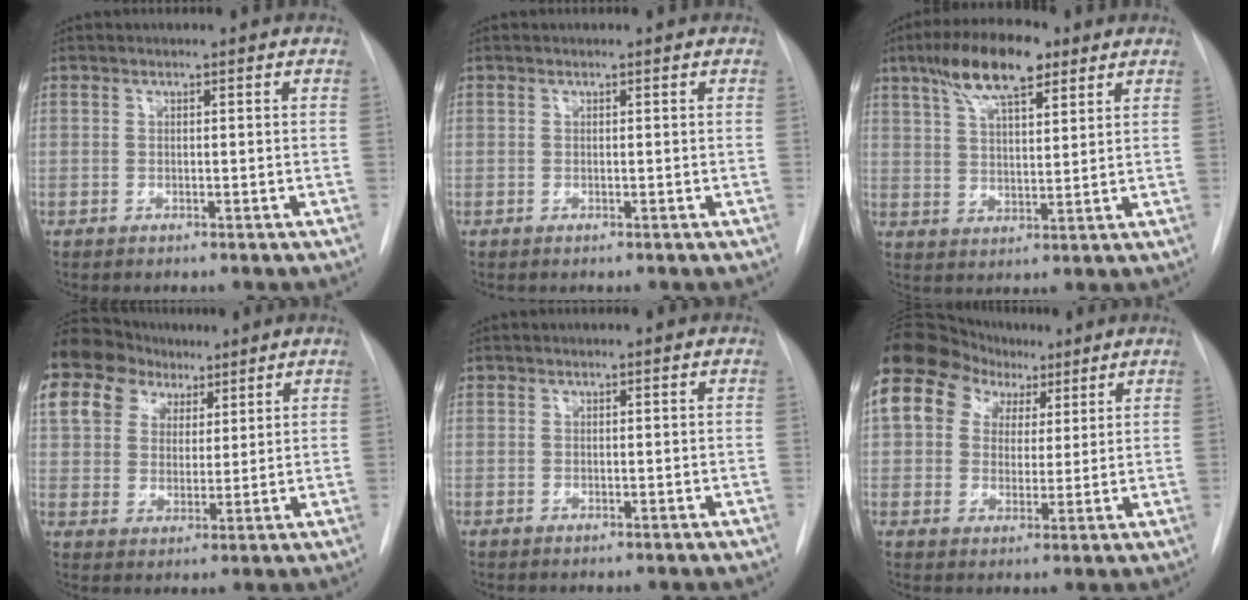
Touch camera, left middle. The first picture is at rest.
{"total": 0.0}
{"total": 11.1, "force": [6.9, 3.4, 8.1], "torque": [-0.152, 0.017, 0.121]}
{"total": 26.8, "force": [14.8, 19.2, 11.5], "torque": [-0.351, 0.105, 0.280]}
{"total": 0.0}
{"total": 20.0, "force": [9.6, 15.3, 8.7], "torque": [-0.227, 0.099, 0.181]}